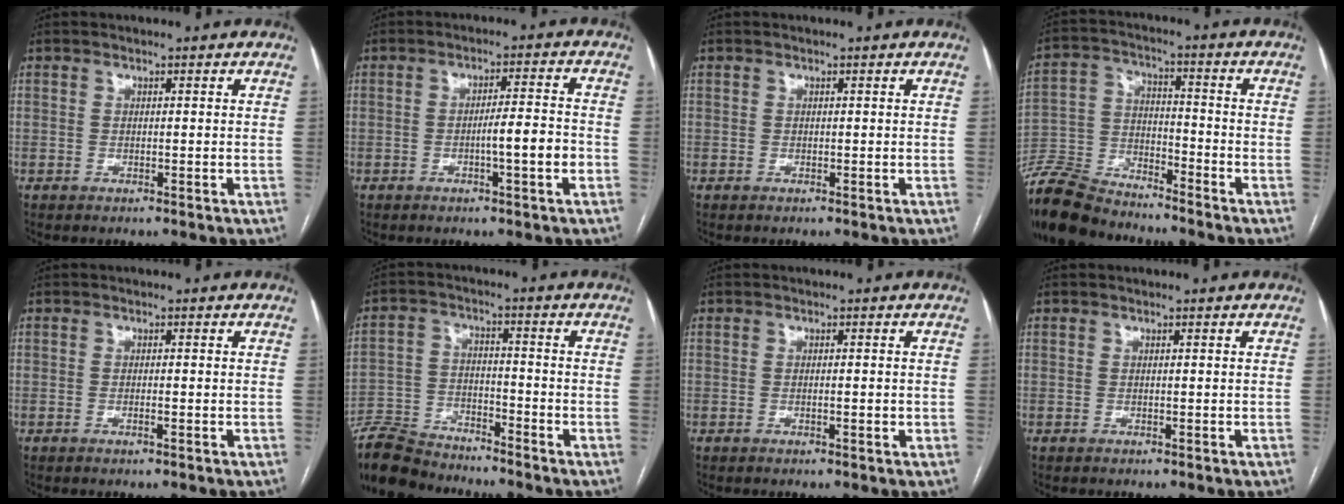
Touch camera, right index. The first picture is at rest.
{"total": 6.6, "force": [-2.0, 0.0, 6.3], "torque": [-0.099, 0.008, -0.032]}
{"total": 0.0}
{"total": 11.9, "force": [-11.3, 2.8, 2.5], "torque": [-0.054, 0.001, -0.219]}
{"total": 0.9, "force": [-0.4, 0.0, 0.8], "torque": [-0.019, -0.001, -0.006]}
{"total": 9.3, "force": [-9.0, 1.9, 1.6], "torque": [-0.038, -0.006, -0.172]}
{"total": 1.3, "force": [-0.3, 0.2, 1.2], "torque": [-0.022, -0.001, -0.004]}
{"total": 0.0}